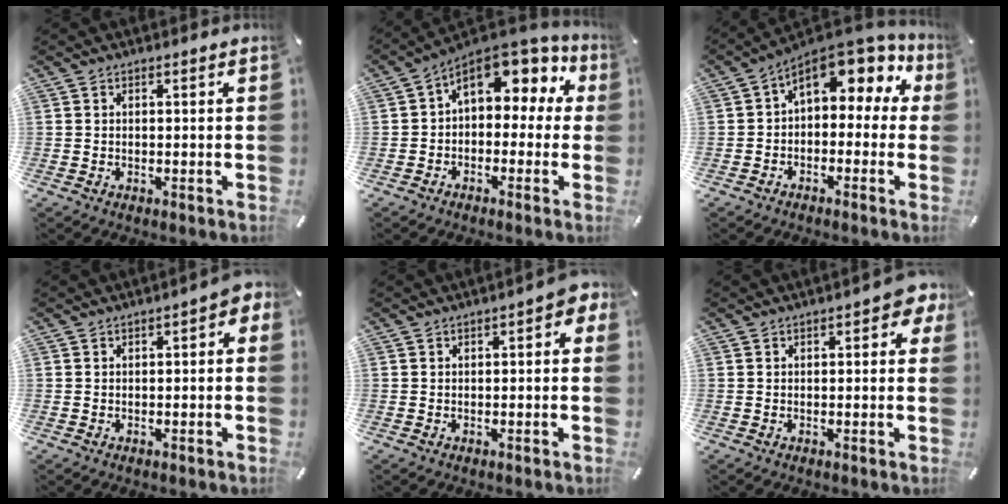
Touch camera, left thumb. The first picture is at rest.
{"total": 9.2, "force": [4.5, 5.9, 5.5], "torque": [-0.082, -0.032, 0.080]}
{"total": 9.1, "force": [4.8, 5.2, 5.7], "torque": [-0.087, -0.037, 0.086]}
{"total": 2.7, "force": [-1.3, 1.3, 2.0], "torque": [-0.036, 0.012, -0.025]}
{"total": 2.8, "force": [-1.0, 1.4, 2.3], "torque": [-0.033, 0.007, -0.021]}
{"total": 3.3, "force": [0.2, 1.6, 2.8], "torque": [-0.037, 0.002, 0.000]}